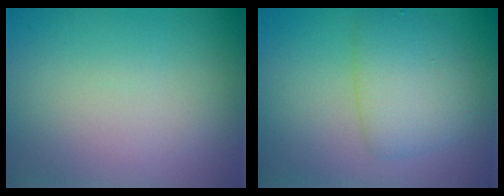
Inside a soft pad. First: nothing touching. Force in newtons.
{"total": 3.8, "press": 3.8, "slide": 0.1}